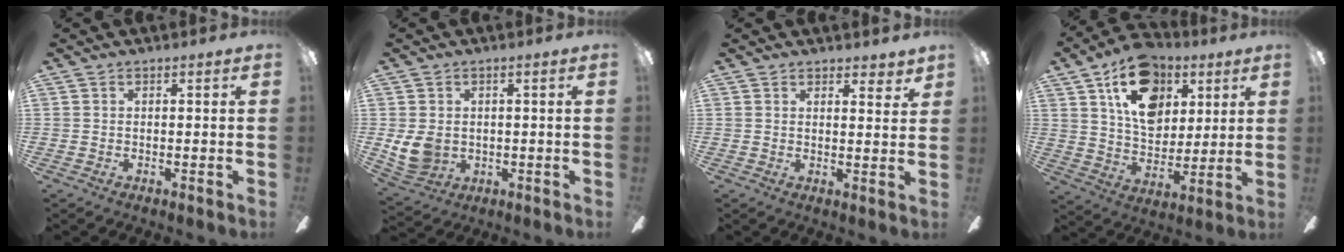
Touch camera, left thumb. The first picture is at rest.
{"total": 7.1, "force": [0.1, 5.6, 4.4], "torque": [-0.105, 0.010, 0.007]}
{"total": 2.6, "force": [2.3, 0.5, 1.2], "torque": [-0.011, -0.013, 0.037]}
{"total": 17.5, "force": [8.8, 11.7, 9.6], "torque": [-0.147, -0.024, 0.161]}